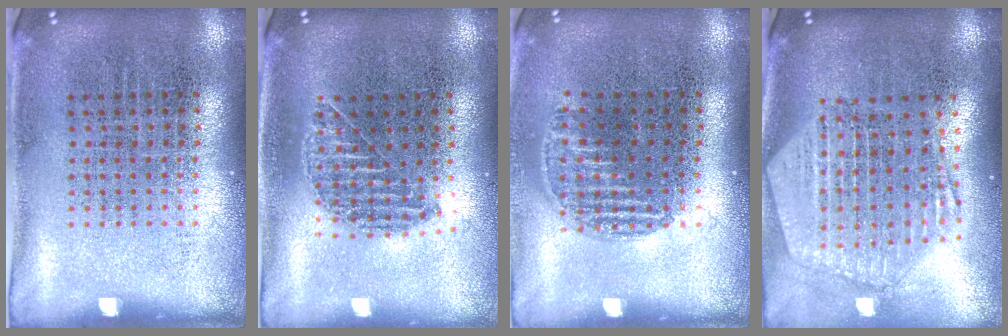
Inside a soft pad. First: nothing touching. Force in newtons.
{"total": 1.0, "press": 0.9, "slide": 0.4}
{"total": 0.9, "press": 0.8, "slide": 0.5}
{"total": 2.4, "press": 2.1, "slide": 1.2}